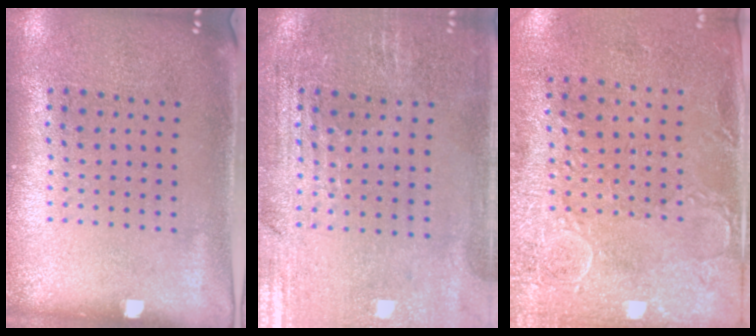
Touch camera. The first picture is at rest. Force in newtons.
{"total": 0.9, "press": 0.8, "slide": 0.4}
{"total": 2.9, "press": 2.4, "slide": 1.7}